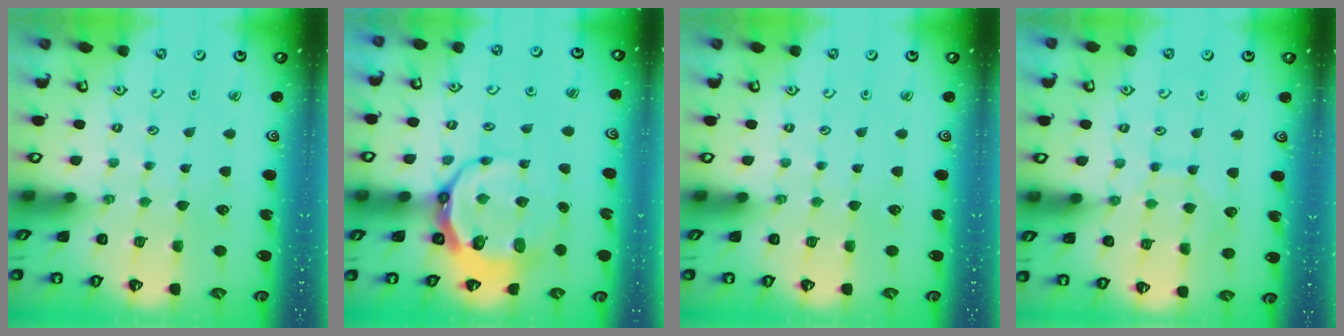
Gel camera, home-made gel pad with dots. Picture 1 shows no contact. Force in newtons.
{"total": 10.8, "press": 10.0, "slide": 4.1}
{"total": 0.0}
{"total": 7.1, "press": 7.1, "slide": 0.5}